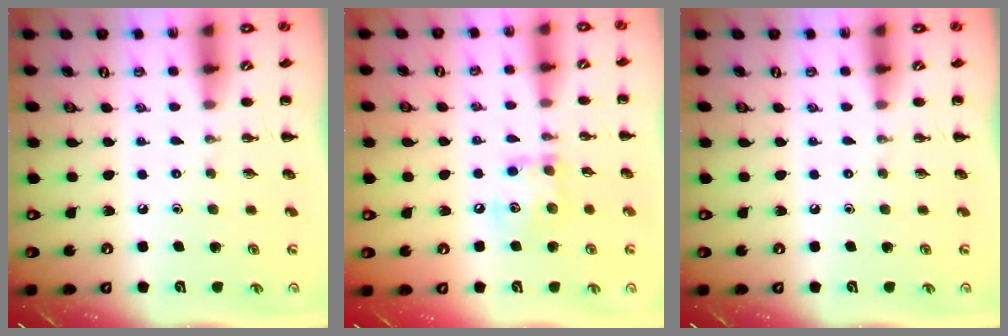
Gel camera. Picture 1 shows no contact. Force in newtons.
{"total": 10.1, "press": 10.0, "slide": 1.2}
{"total": 0.0}